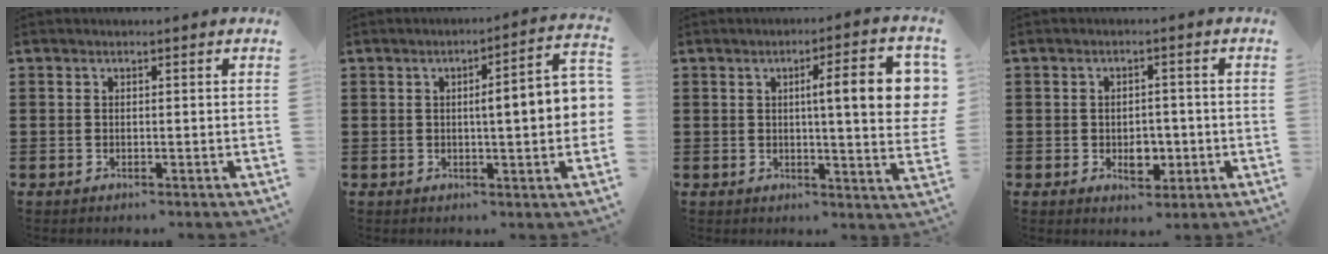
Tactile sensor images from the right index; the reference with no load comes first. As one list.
[{"total": 6.5, "force": [0.2, 0.8, 6.5], "torque": [-0.100, -0.006, -0.005]}, {"total": 10.6, "force": [2.3, 1.5, 10.3], "torque": [-0.155, -0.004, 0.029]}, {"total": 4.0, "force": [-1.0, 2.7, 2.8], "torque": [-0.038, -0.001, -0.021]}]